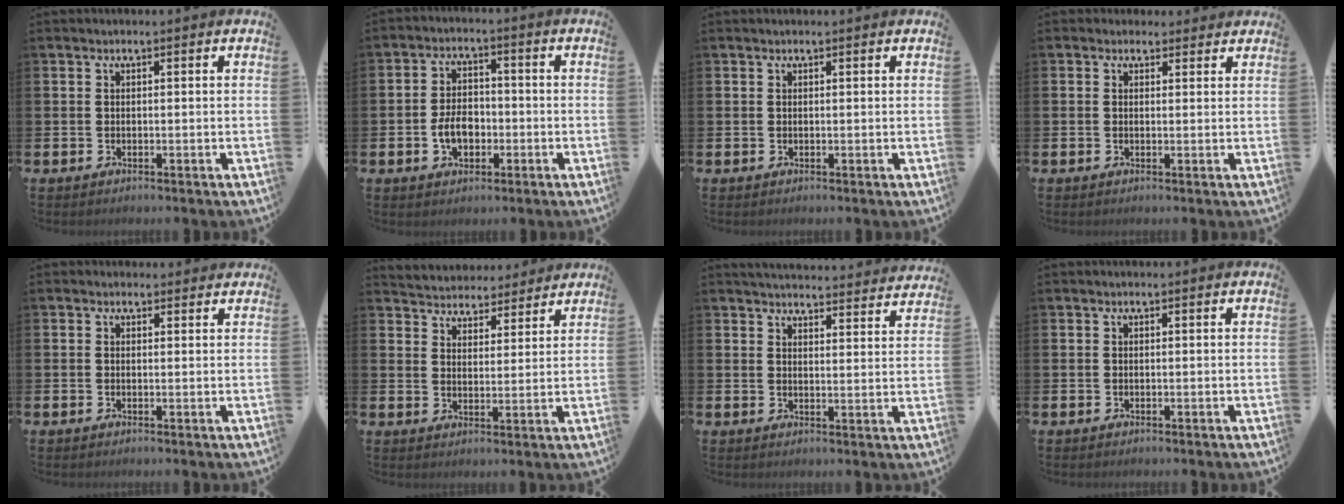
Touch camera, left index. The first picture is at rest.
{"total": 4.6, "force": [-1.3, 3.1, 3.2], "torque": [-0.050, 0.003, -0.028]}
{"total": 0.0}
{"total": 1.5, "force": [1.3, 0.8, -0.1], "torque": [0.006, 0.002, 0.022]}
{"total": 1.0, "force": [0.8, 0.5, 0.1], "torque": [0.005, 0.003, 0.013]}
{"total": 4.7, "force": [4.5, 1.0, -0.6], "torque": [-0.009, -0.033, 0.080]}
{"total": 4.6, "force": [4.6, 0.3, 0.3], "torque": [-0.009, -0.034, 0.081]}
{"total": 0.0}